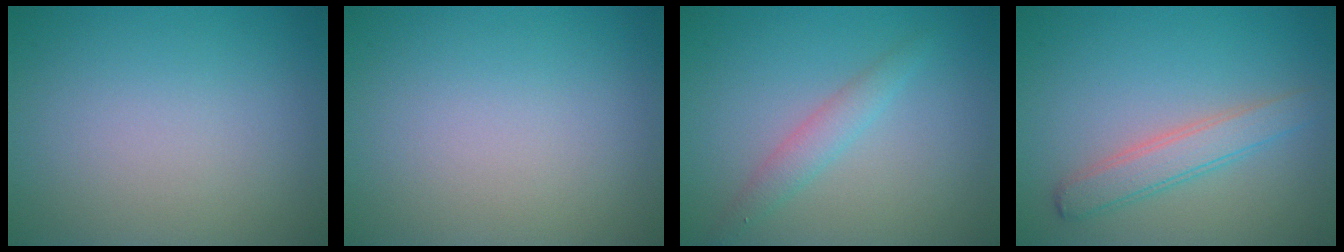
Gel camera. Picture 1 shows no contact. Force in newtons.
{"total": 0.0}
{"total": 1.9, "press": 1.9, "slide": 0.1}
{"total": 2.9, "press": 2.9, "slide": 0.1}